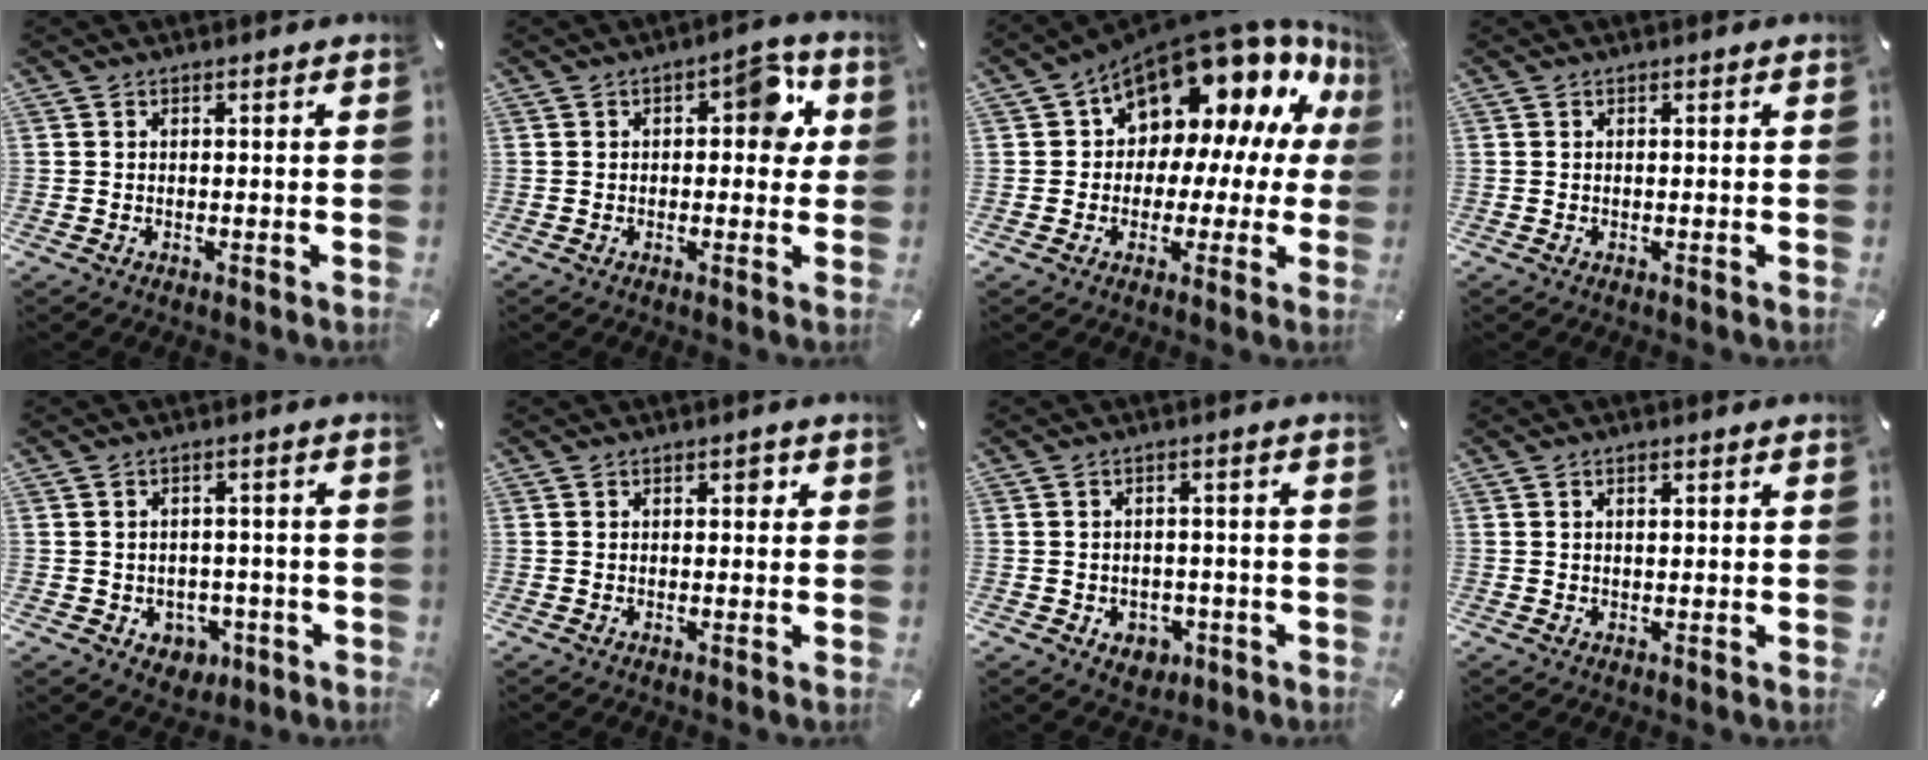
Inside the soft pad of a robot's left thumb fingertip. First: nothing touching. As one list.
[{"total": 8.7, "force": [2.1, 4.5, 7.2], "torque": [-0.074, -0.006, 0.026]}, {"total": 15.3, "force": [9.7, 8.8, 7.9], "torque": [-0.116, -0.093, 0.169]}, {"total": 0.0}, {"total": 4.9, "force": [-0.9, 4.5, 1.6], "torque": [-0.017, 0.003, -0.016]}, {"total": 1.7, "force": [0.4, 1.0, 1.4], "torque": [-0.020, 0.004, 0.003]}, {"total": 5.0, "force": [-1.9, 4.0, 2.2], "torque": [-0.020, 0.006, -0.034]}, {"total": 1.1, "force": [0.4, 0.6, 0.9], "torque": [-0.019, 0.004, 0.006]}]